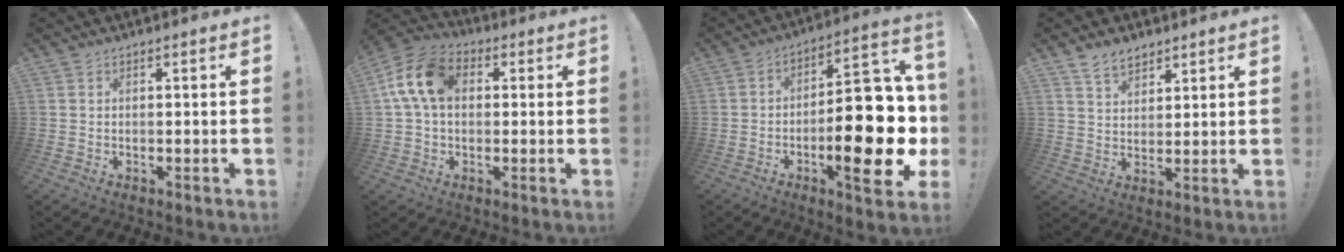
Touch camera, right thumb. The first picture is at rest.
{"total": 13.1, "force": [2.7, 8.8, 9.4], "torque": [-0.172, 0.015, 0.055]}
{"total": 23.9, "force": [-5.5, 9.0, 21.4], "torque": [-0.288, 0.029, -0.077]}
{"total": 6.6, "force": [5.1, 3.6, 2.3], "torque": [-0.040, -0.026, 0.097]}